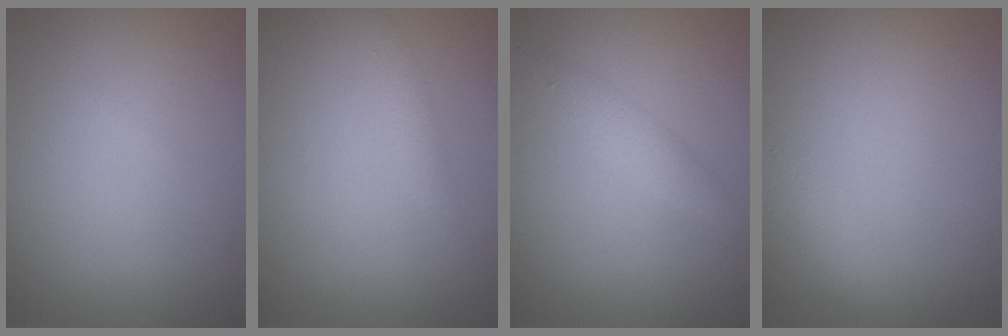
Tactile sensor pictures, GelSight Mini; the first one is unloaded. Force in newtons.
{"total": 1.0, "press": 1.0, "slide": 0.0}
{"total": 1.8, "press": 1.8, "slide": 0.1}
{"total": 2.5, "press": 2.5, "slide": 0.1}